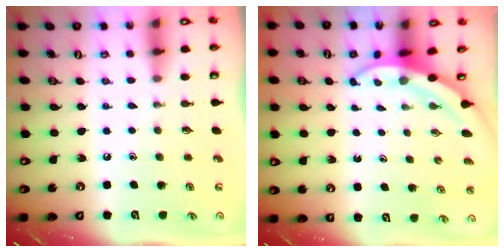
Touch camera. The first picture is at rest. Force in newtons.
{"total": 4.8, "press": 4.7, "slide": 0.2}